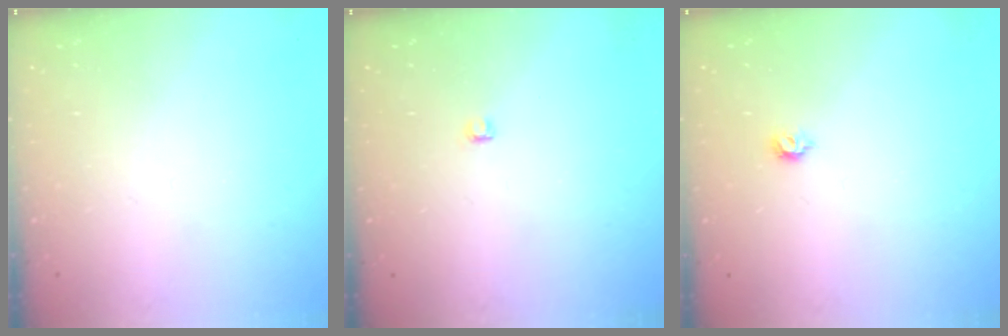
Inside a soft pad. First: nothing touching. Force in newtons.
{"total": 2.8, "press": 2.7, "slide": 0.3}
{"total": 4.1, "press": 4.0, "slide": 0.8}